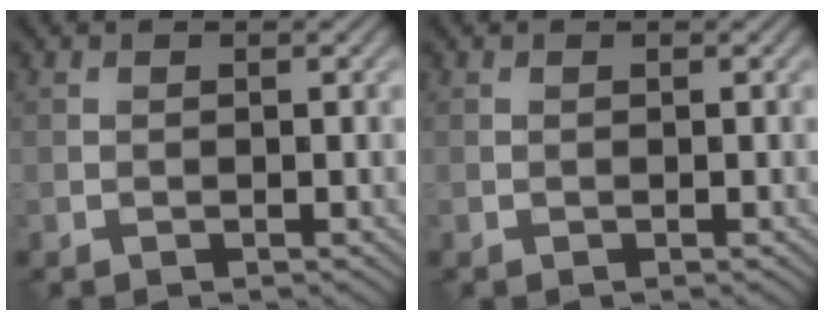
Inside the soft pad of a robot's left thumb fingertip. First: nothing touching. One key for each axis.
{"total": 0.0}